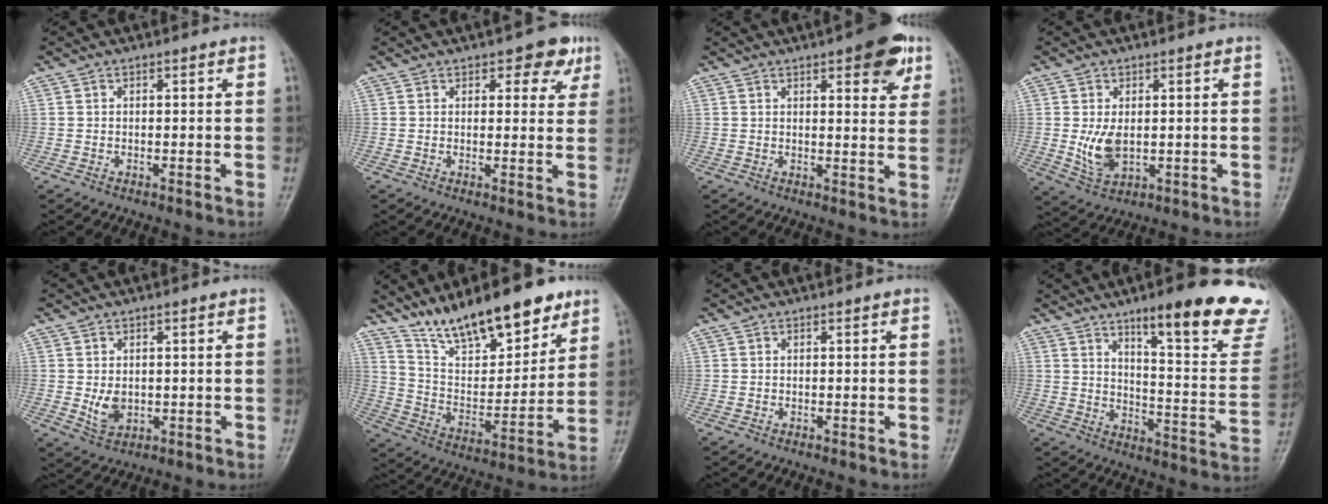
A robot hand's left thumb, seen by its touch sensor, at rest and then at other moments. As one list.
[{"total": 5.7, "force": [3.2, 3.2, 3.5], "torque": [-0.010, -0.010, 0.034]}, {"total": 9.2, "force": [5.0, 3.2, 7.1], "torque": [-0.066, -0.017, 0.057]}, {"total": 5.9, "force": [0.2, 3.6, 4.6], "torque": [-0.082, -0.015, 0.014]}, {"total": 4.1, "force": [-0.1, 3.0, 2.8], "torque": [-0.040, -0.008, 0.008]}, {"total": 19.7, "force": [14.3, 7.1, 11.6], "torque": [-0.141, -0.071, 0.249]}, {"total": 0.0}, {"total": 23.3, "force": [15.3, 5.2, 16.8], "torque": [-0.183, -0.075, 0.209]}]